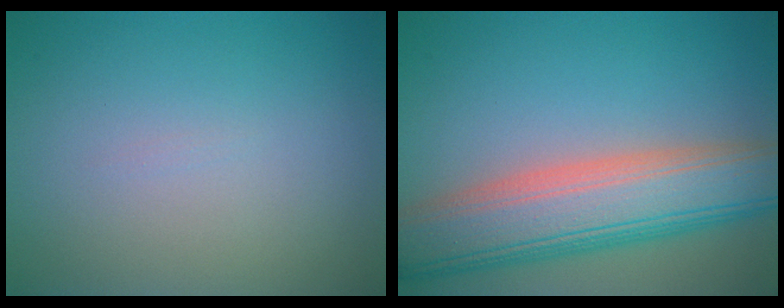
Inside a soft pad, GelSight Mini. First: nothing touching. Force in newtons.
{"total": 9.8, "press": 9.8, "slide": 0.5}